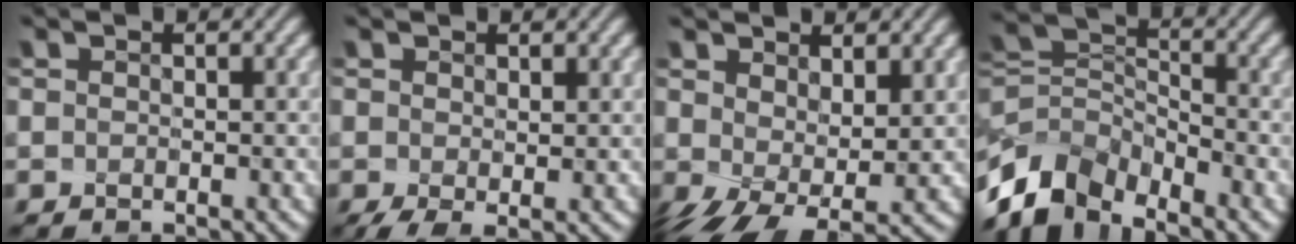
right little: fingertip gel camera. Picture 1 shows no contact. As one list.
[{"total": 4.7, "force": [-1.2, 2.6, 3.7], "torque": [-0.070, -0.012, -0.018]}, {"total": 10.4, "force": [-1.1, 6.3, 8.2], "torque": [-0.149, -0.033, 0.010]}, {"total": 7.2, "force": [-5.2, 3.8, 3.2], "torque": [-0.059, -0.002, -0.109]}]